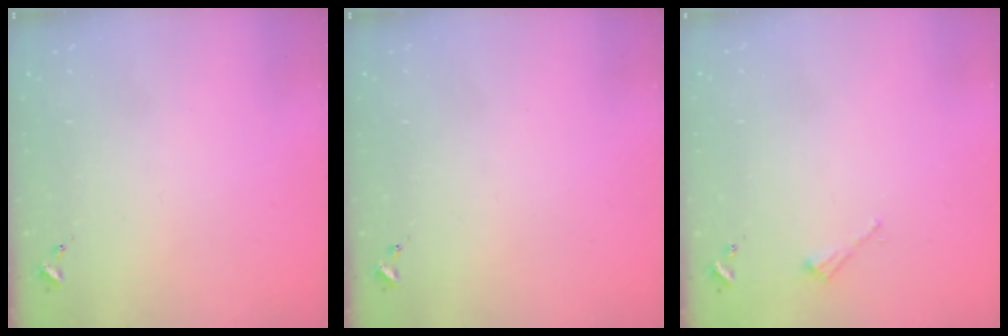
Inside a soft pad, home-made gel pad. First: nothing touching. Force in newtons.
{"total": 0.0}
{"total": 2.2, "press": 2.2, "slide": 0.2}